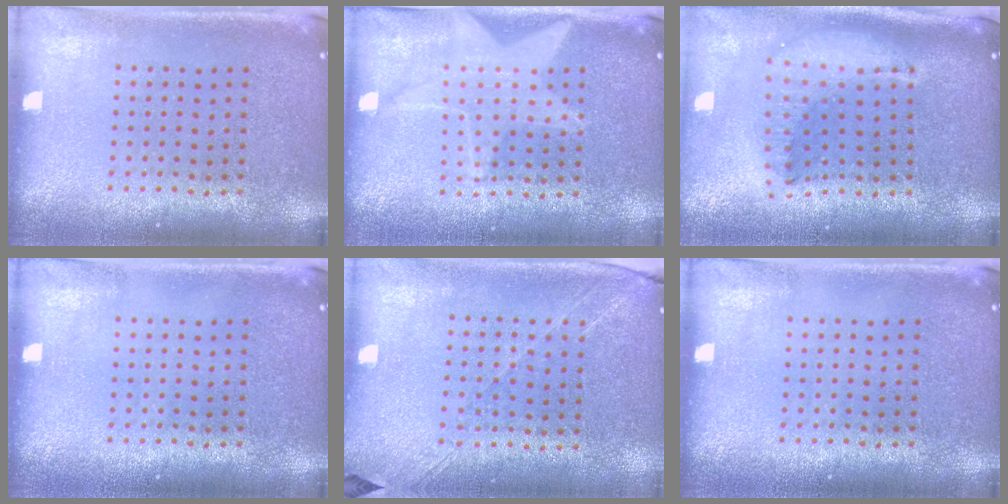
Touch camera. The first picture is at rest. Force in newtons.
{"total": 1.5, "press": 1.5, "slide": 0.3}
{"total": 1.8, "press": 1.5, "slide": 0.9}
{"total": 0.0}
{"total": 1.3, "press": 1.2, "slide": 0.5}
{"total": 0.0}